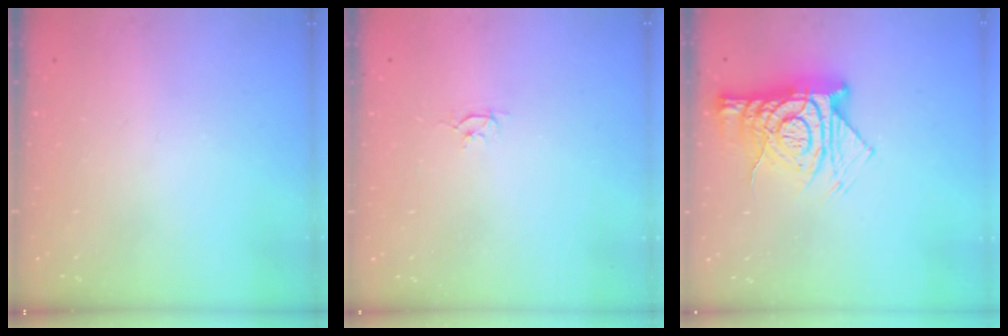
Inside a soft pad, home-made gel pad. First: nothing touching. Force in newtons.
{"total": 2.6, "press": 2.6, "slide": 0.3}
{"total": 12.2, "press": 12.1, "slide": 1.4}